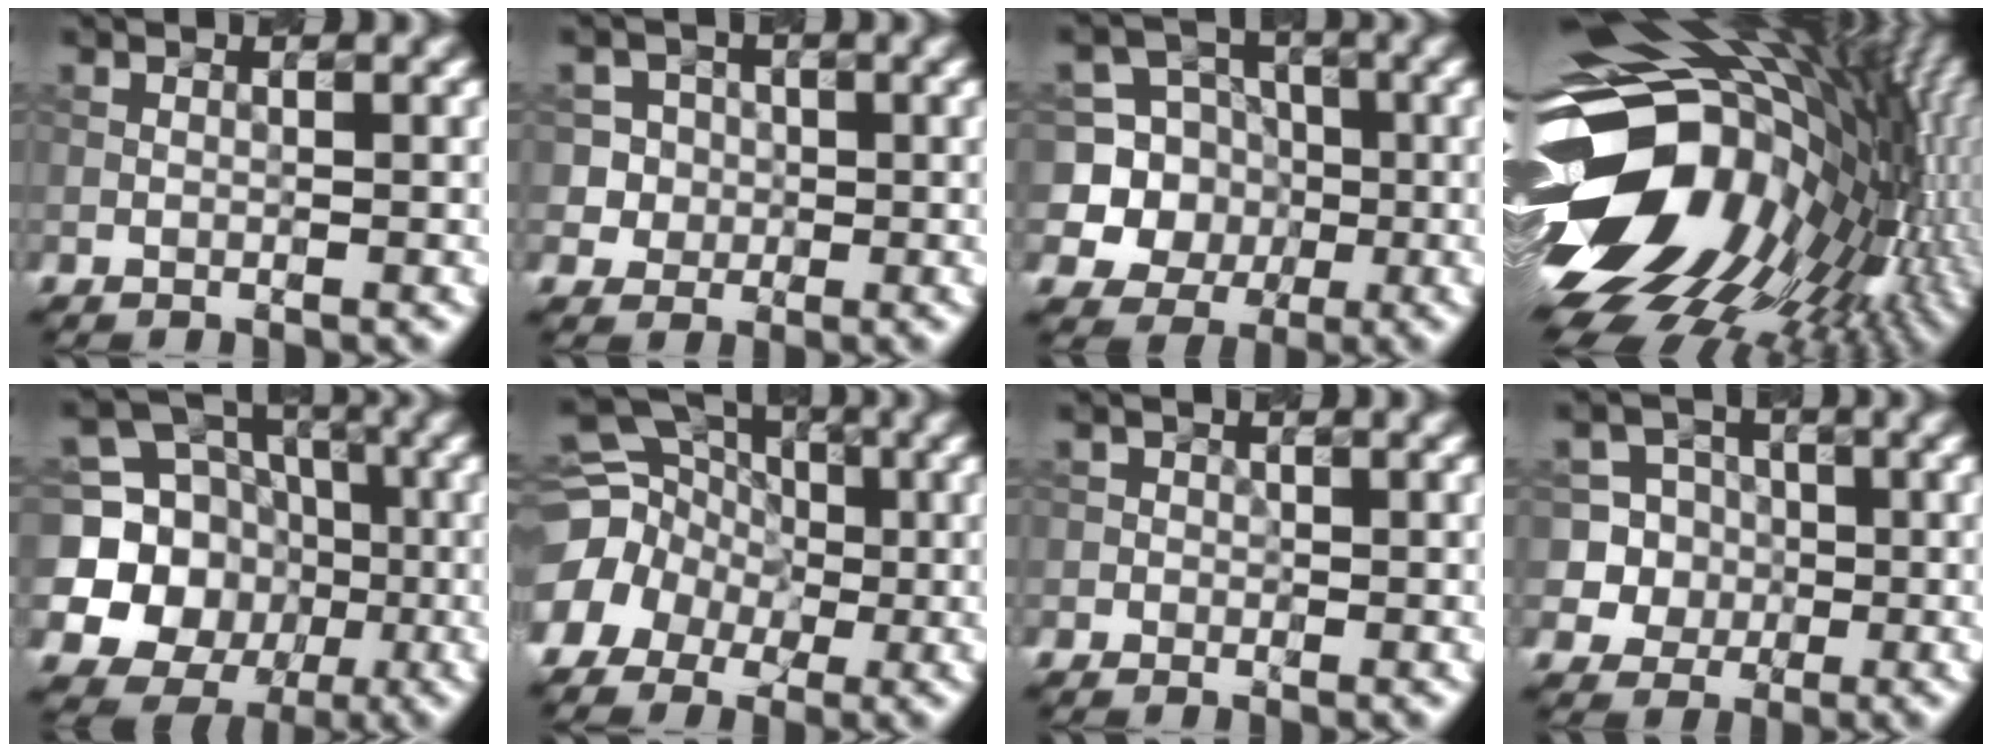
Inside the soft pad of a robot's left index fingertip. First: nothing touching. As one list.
[{"total": 4.4, "force": [0.6, 4.2, 1.0], "torque": [-0.004, 0.025, 0.007]}, {"total": 8.4, "force": [-0.4, 8.1, 2.1], "torque": [-0.060, 0.025, -0.029]}, {"total": 18.3, "force": [-0.3, 12.7, 13.1], "torque": [-0.248, -0.019, 0.002]}, {"total": 12.8, "force": [-0.5, 12.0, 4.5], "torque": [-0.124, -0.001, -0.020]}, {"total": 12.9, "force": [-2.1, 11.8, 4.8], "torque": [-0.120, 0.006, -0.061]}, {"total": 1.0, "force": [-0.1, 1.0, 0.1], "torque": [0.011, -0.001, -0.006]}, {"total": 7.3, "force": [0.2, 7.2, 1.4], "torque": [-0.034, 0.024, 0.005]}]